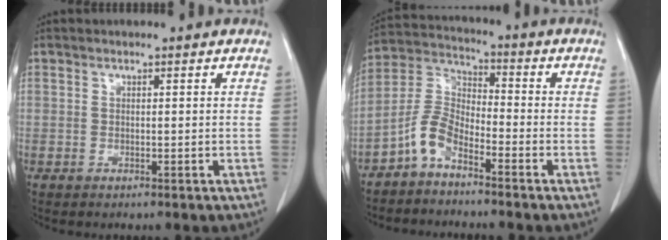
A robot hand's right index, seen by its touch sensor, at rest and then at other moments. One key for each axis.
{"total": 6.1, "fx": -4.3, "fy": 2.3, "fz": 3.7, "tx": -0.089, "ty": 0.013, "tz": -0.096}